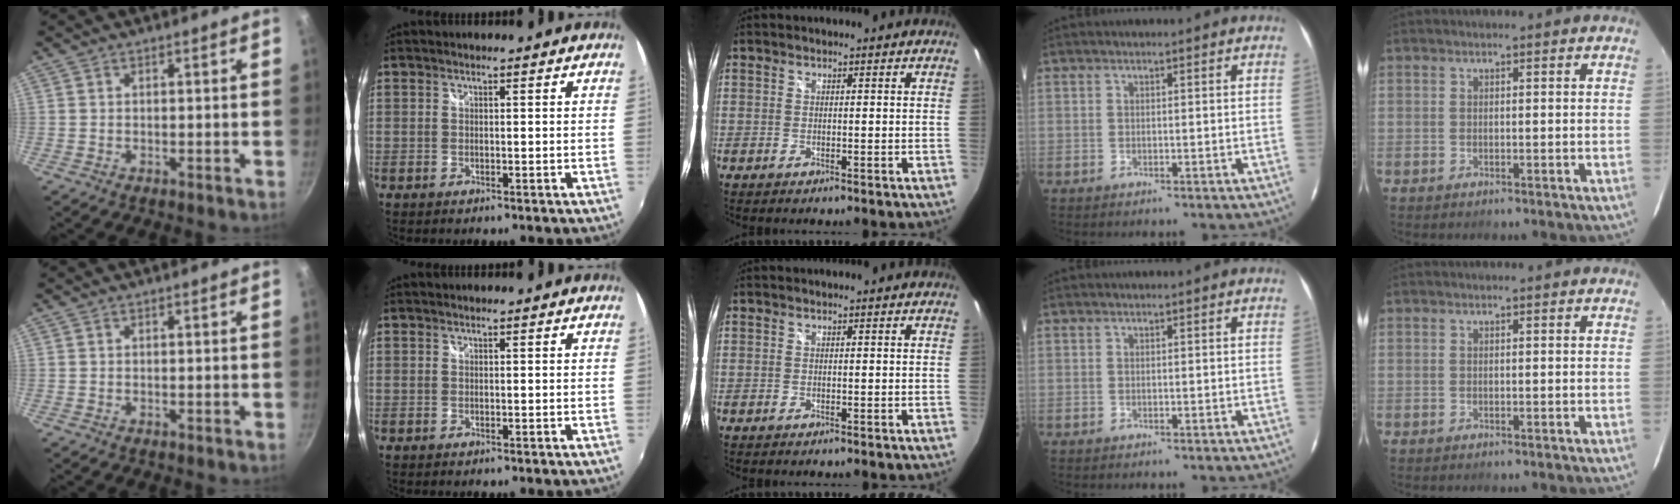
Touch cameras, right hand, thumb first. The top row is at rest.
{}